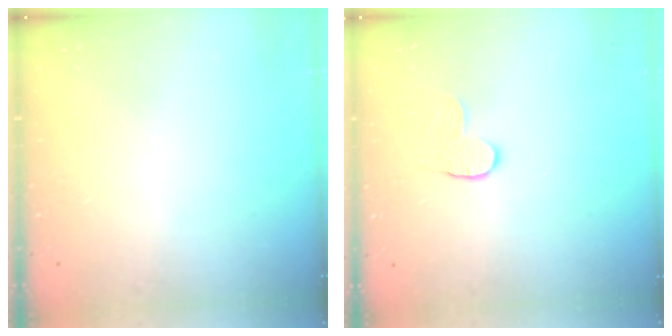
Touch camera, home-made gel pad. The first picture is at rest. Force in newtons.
{"total": 4.1, "press": 4.1, "slide": 0.4}